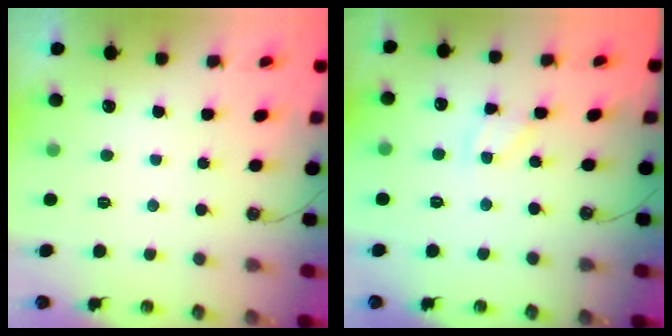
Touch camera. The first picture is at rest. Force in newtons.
{"total": 3.1, "press": 3.1, "slide": 0.3}